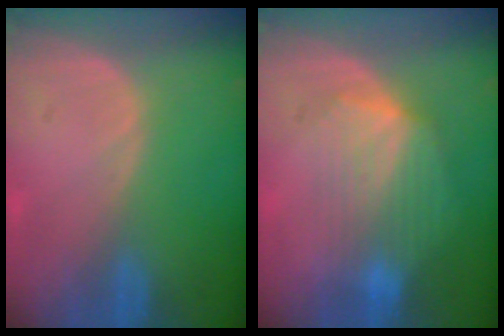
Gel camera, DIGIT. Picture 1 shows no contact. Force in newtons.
{"total": 7.3, "press": 7.0, "slide": 1.8}